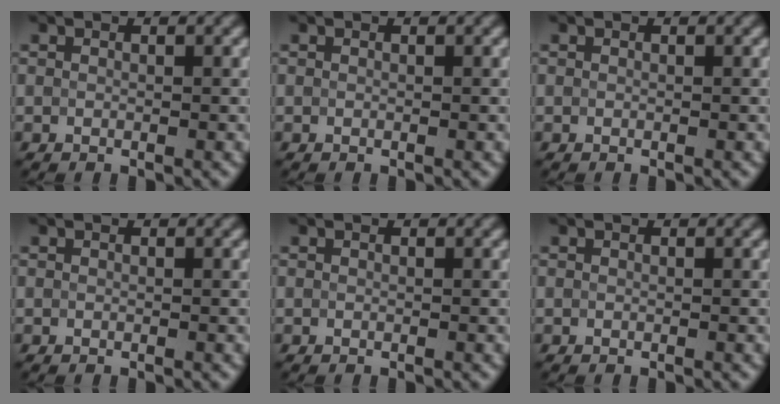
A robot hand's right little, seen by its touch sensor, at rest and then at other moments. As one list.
[{"total": 0.0}, {"total": 0.0}, {"total": 0.0}, {"total": 0.0}, {"total": 0.0}]